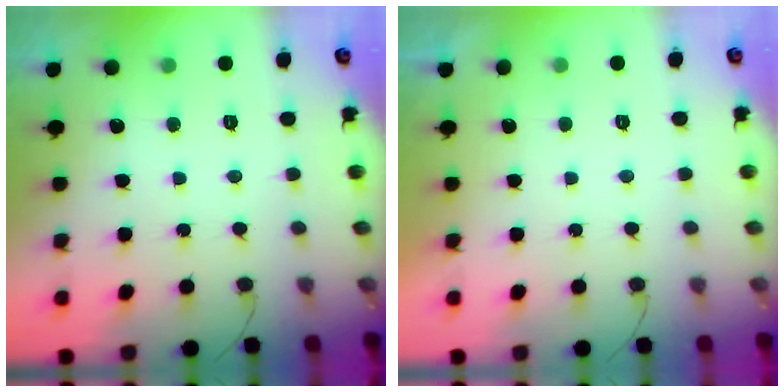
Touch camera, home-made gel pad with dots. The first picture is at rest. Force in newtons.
{"total": 2.1, "press": 2.1, "slide": 0.4}